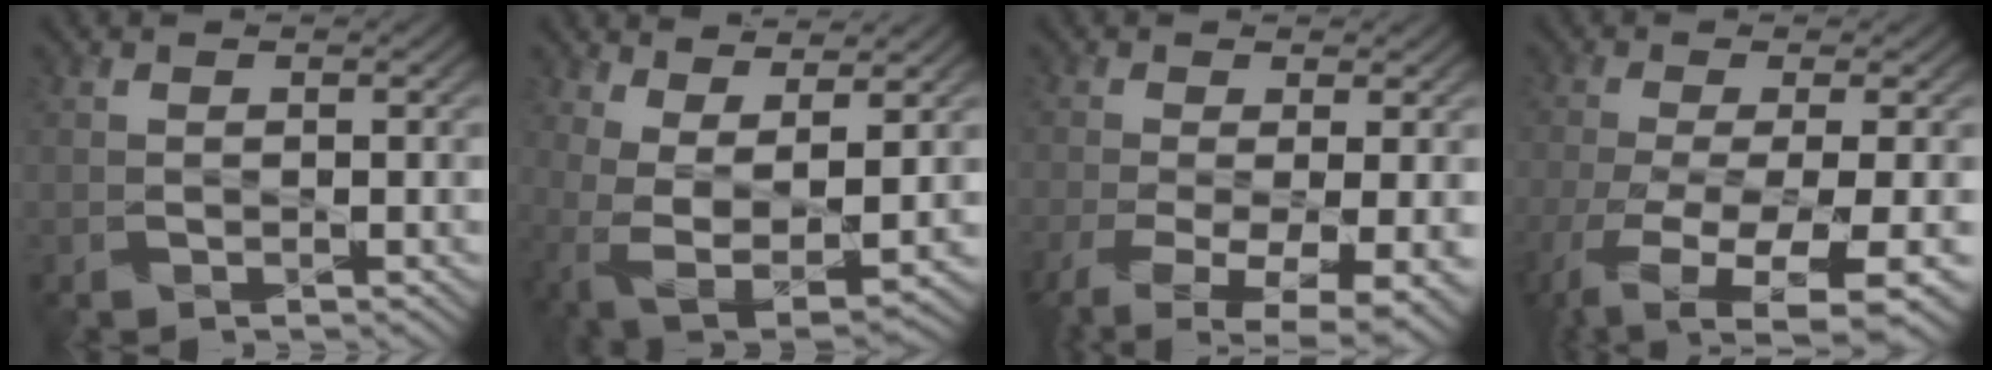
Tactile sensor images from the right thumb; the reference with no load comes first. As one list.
[{"total": 7.2, "force": [2.3, 2.6, 6.3], "torque": [-0.137, -0.011, 0.049]}, {"total": 9.4, "force": [-3.9, 3.2, 7.9], "torque": [-0.164, -0.023, -0.059]}, {"total": 11.0, "force": [-5.2, 3.1, 9.2], "torque": [-0.185, -0.032, -0.074]}]